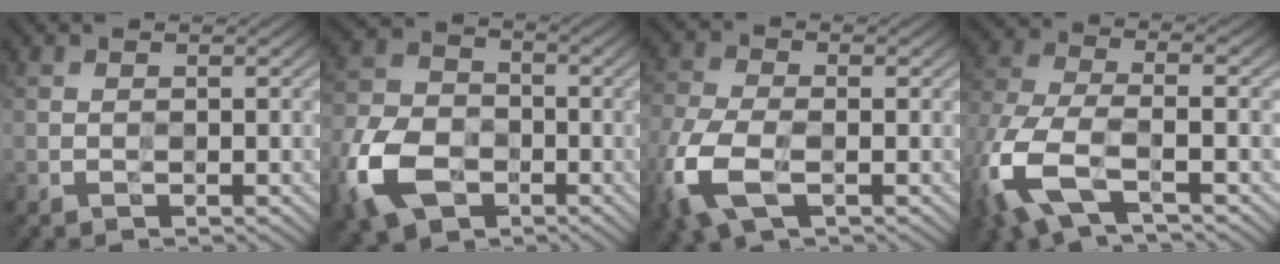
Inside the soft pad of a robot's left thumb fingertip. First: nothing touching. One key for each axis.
{"total": 12.4, "fx": -5.5, "fy": 8.4, "fz": 7.3, "tx": -0.195, "ty": -0.027, "tz": -0.120}
{"total": 9.1, "fx": -3.7, "fy": 4.7, "fz": 6.8, "tx": -0.185, "ty": -0.017, "tz": -0.082}
{"total": 11.5, "fx": -5.4, "fy": 4.7, "fz": 9.0, "tx": -0.231, "ty": -0.023, "tz": -0.116}